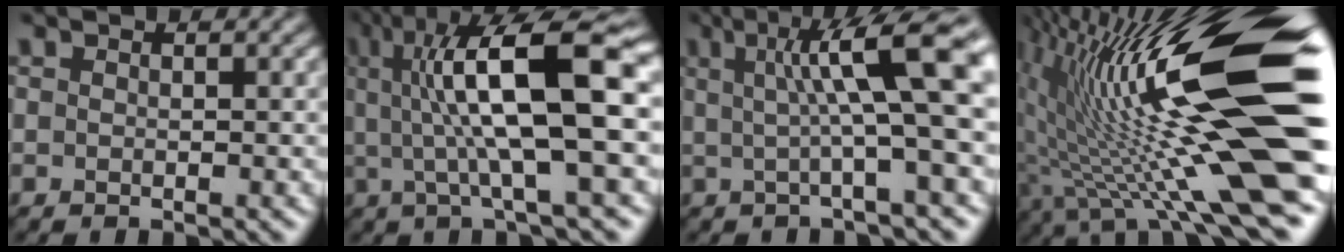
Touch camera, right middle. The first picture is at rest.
{"total": 13.0, "force": [2.1, 3.2, 12.4], "torque": [-0.193, 0.018, 0.035]}
{"total": 10.4, "force": [2.2, 2.0, 9.9], "torque": [-0.129, 0.015, 0.031]}
{"total": 18.8, "force": [1.2, 4.3, 18.2], "torque": [-0.283, 0.024, 0.011]}